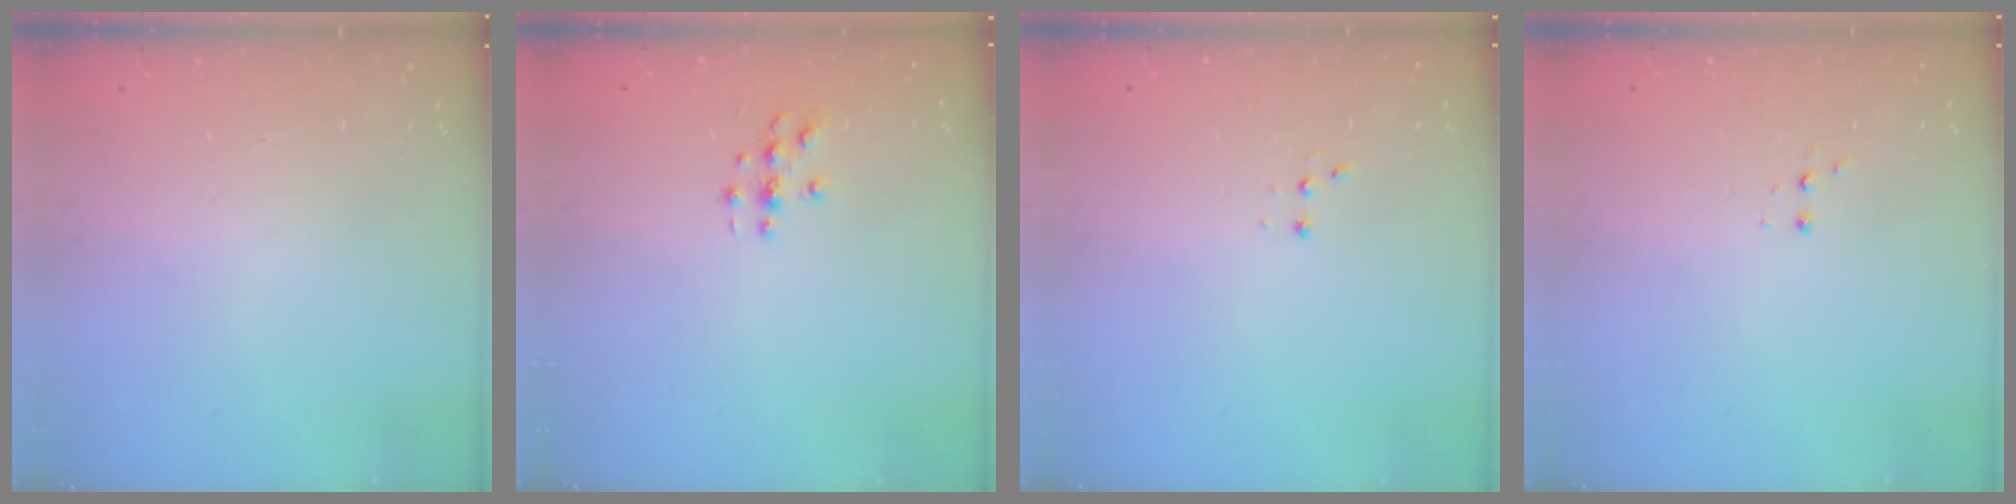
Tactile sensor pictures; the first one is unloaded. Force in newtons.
{"total": 2.8, "press": 2.8, "slide": 0.3}
{"total": 2.8, "press": 2.7, "slide": 0.7}
{"total": 2.8, "press": 2.8, "slide": 0.5}